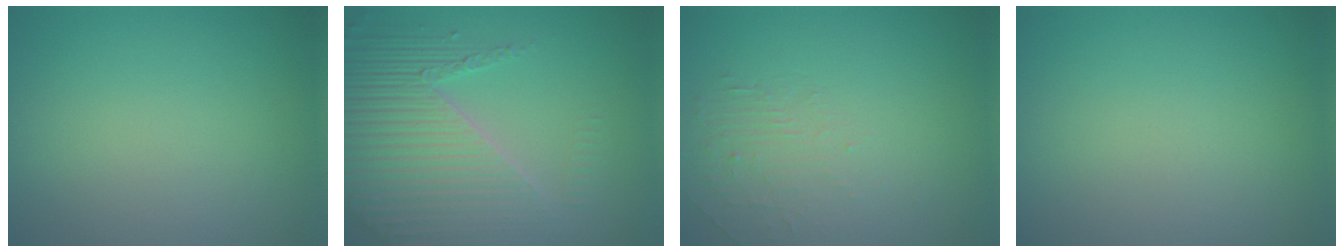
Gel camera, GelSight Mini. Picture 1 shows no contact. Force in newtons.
{"total": 6.5, "press": 5.2, "slide": 3.9}
{"total": 1.8, "press": 0.5, "slide": 1.7}
{"total": 0.0}